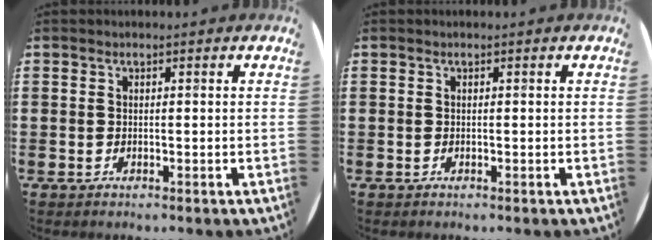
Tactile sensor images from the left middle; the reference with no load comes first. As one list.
[{"total": 0.0}]